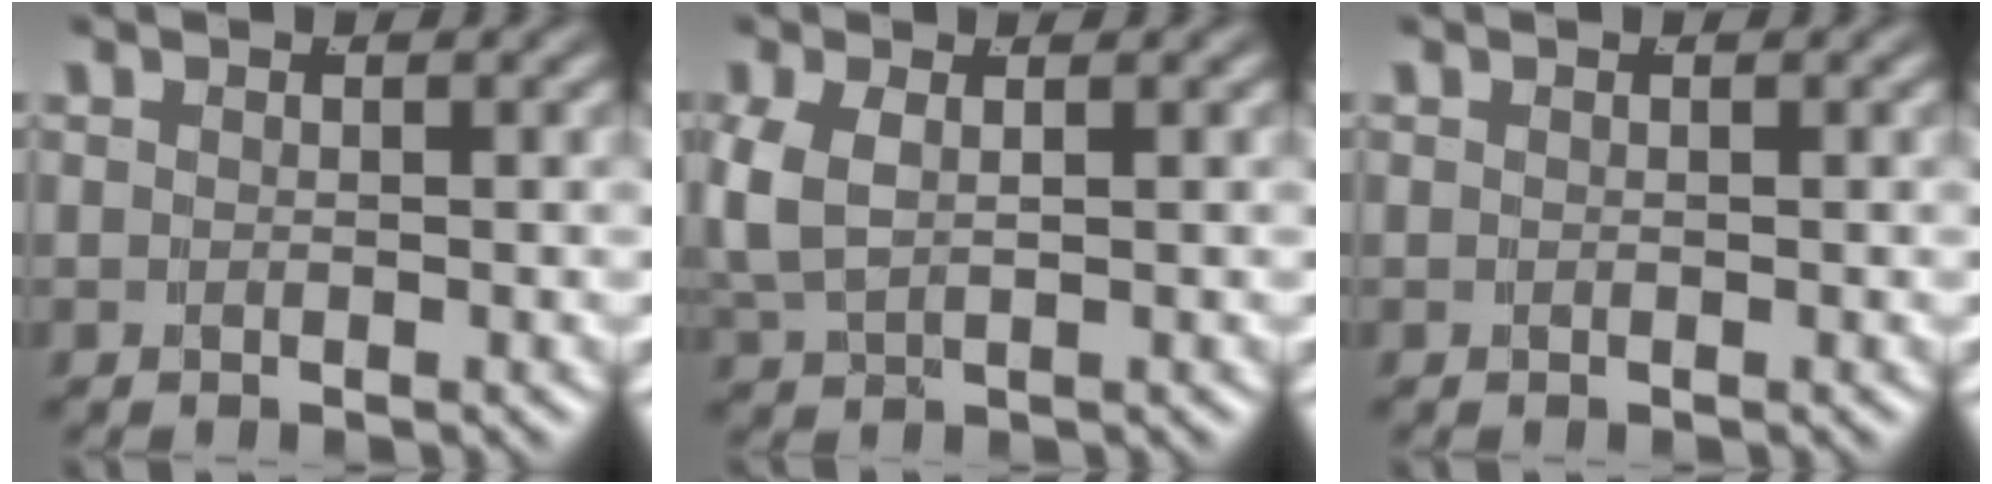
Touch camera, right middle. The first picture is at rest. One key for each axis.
{"total": 3.3, "fx": 0.4, "fy": 2.2, "fz": 2.5, "tx": -0.066, "ty": -0.008, "tz": 0.021}
{"total": 0.0}